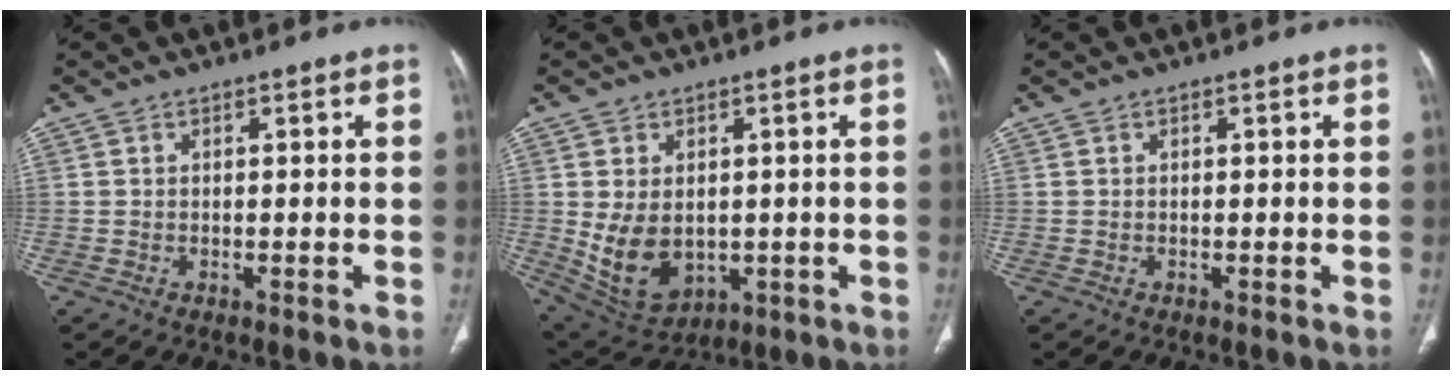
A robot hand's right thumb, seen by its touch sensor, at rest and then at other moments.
{"total": 10.8, "force": [-0.6, 7.6, 7.7], "torque": [-0.119, -0.010, 0.021]}
{"total": 0.0}